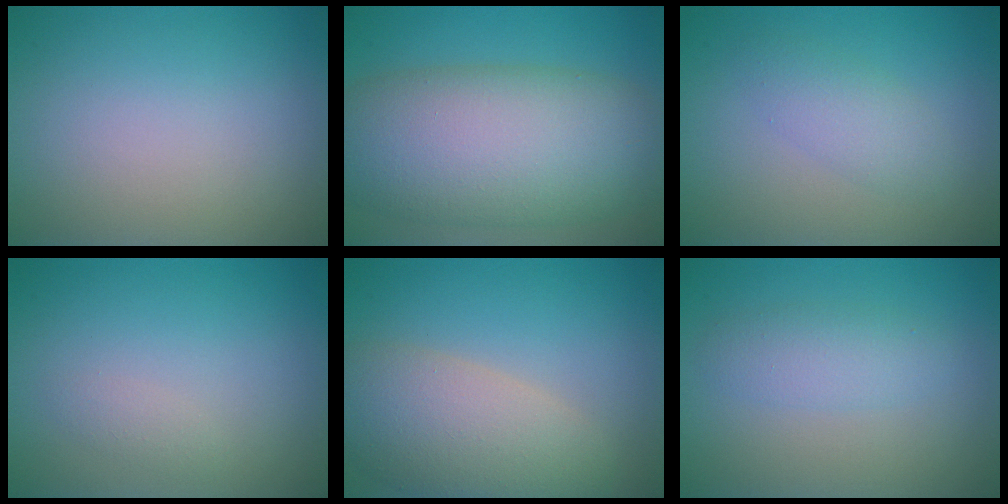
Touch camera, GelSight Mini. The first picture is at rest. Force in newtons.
{"total": 12.1, "press": 12.1, "slide": 0.6}
{"total": 2.4, "press": 2.4, "slide": 0.1}
{"total": 0.8, "press": 0.8, "slide": 0.0}
{"total": 7.5, "press": 7.5, "slide": 0.7}
{"total": 2.4, "press": 2.4, "slide": 0.0}